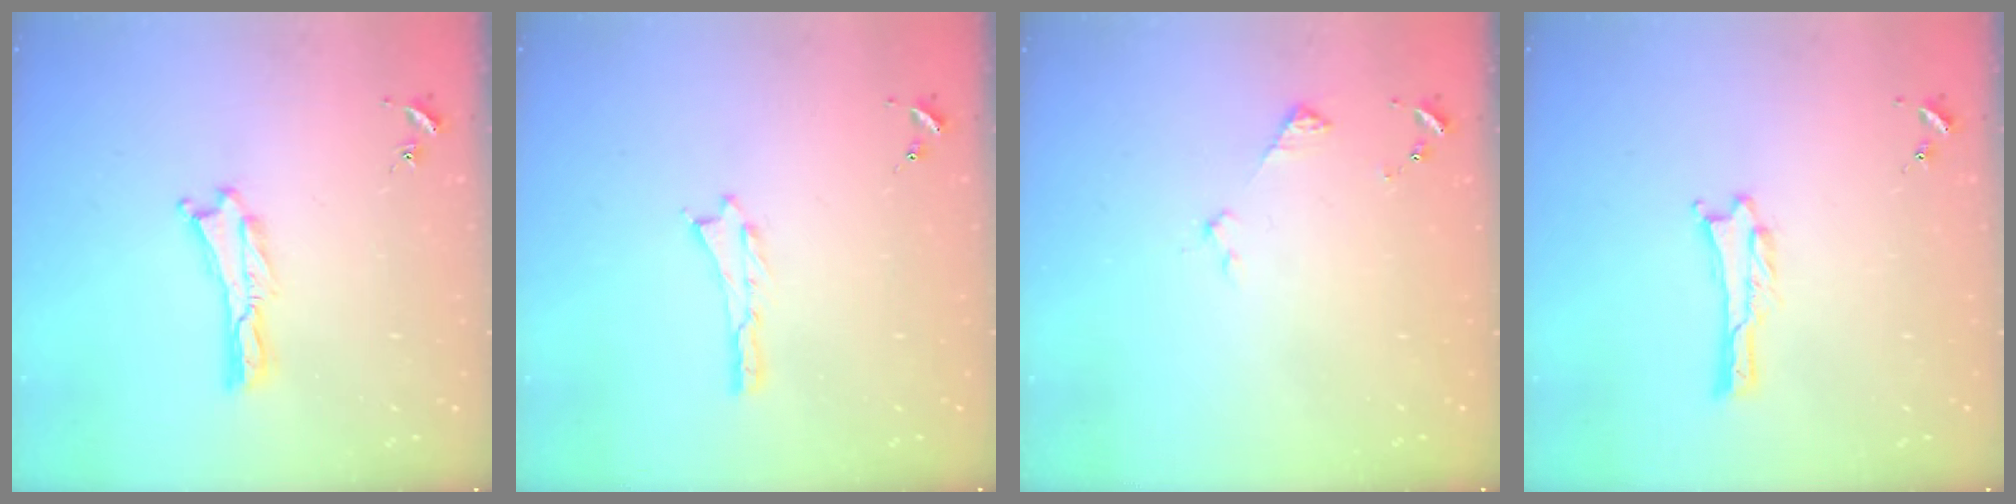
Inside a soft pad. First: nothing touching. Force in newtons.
{"total": 0.0}
{"total": 2.9, "press": 2.9, "slide": 0.3}
{"total": 0.6, "press": 0.6, "slide": 0.1}